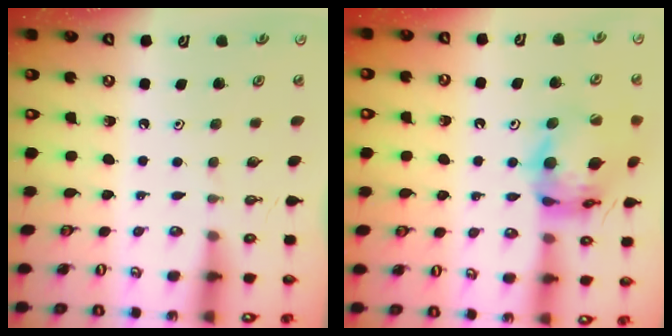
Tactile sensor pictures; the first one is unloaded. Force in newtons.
{"total": 15.4, "press": 15.3, "slide": 1.6}